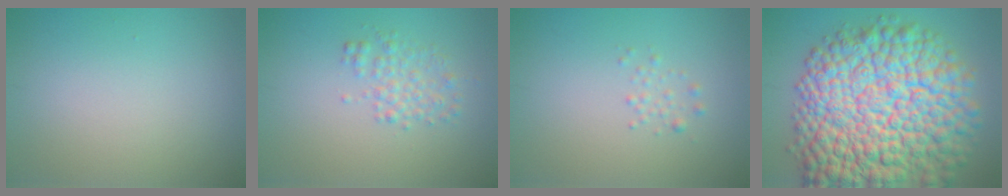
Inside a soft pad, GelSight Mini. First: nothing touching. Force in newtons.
{"total": 2.0, "press": 2.0, "slide": 0.0}
{"total": 0.8, "press": 0.8, "slide": 0.0}
{"total": 16.9, "press": 16.9, "slide": 0.7}